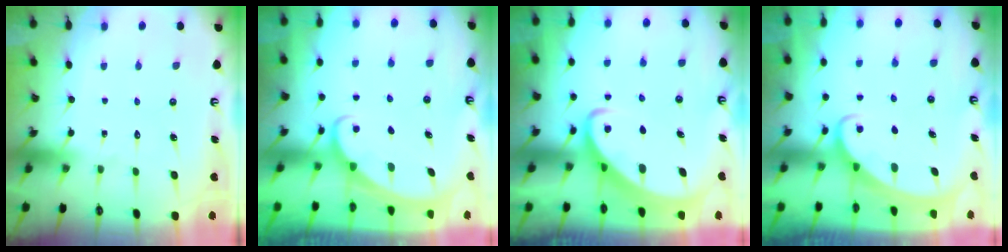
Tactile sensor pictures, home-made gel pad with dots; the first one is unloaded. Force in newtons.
{"total": 1.6, "press": 1.6, "slide": 0.0}
{"total": 3.5, "press": 3.5, "slide": 0.4}
{"total": 2.1, "press": 2.1, "slide": 0.0}